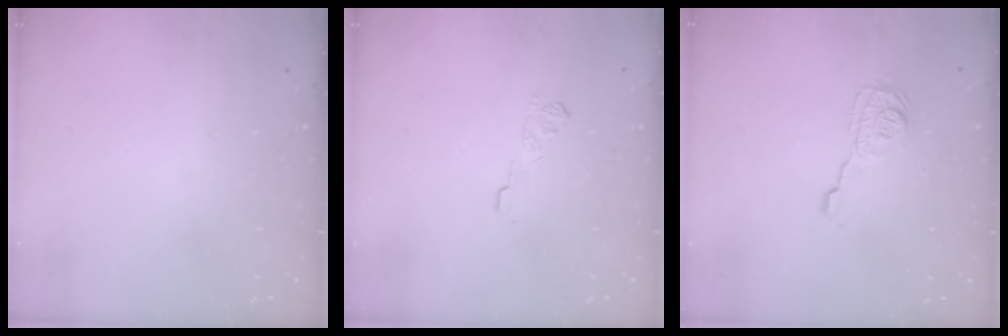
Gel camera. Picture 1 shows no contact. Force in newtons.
{"total": 6.8, "press": 6.6, "slide": 1.5}
{"total": 10.3, "press": 10.2, "slide": 1.3}